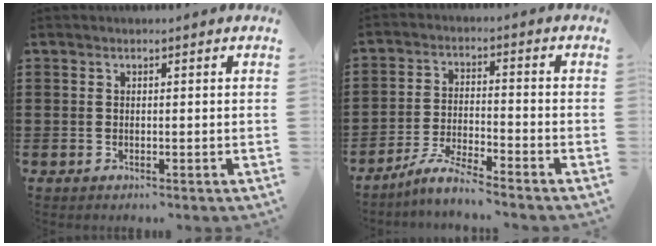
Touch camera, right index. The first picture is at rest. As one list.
[{"total": 5.2, "force": [-4.8, 0.0, 1.9], "torque": [-0.047, -0.006, -0.096]}]